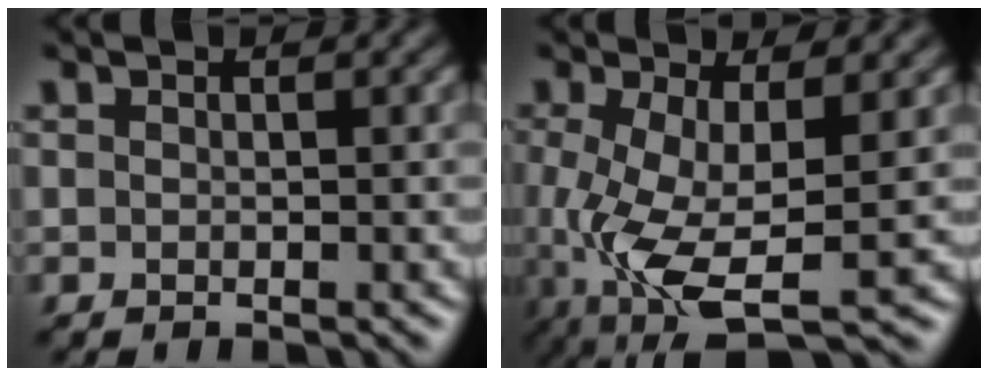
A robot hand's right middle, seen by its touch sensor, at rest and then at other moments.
{"total": 9.0, "force": [-2.9, 3.4, 7.8], "torque": [-0.179, -0.023, -0.050]}